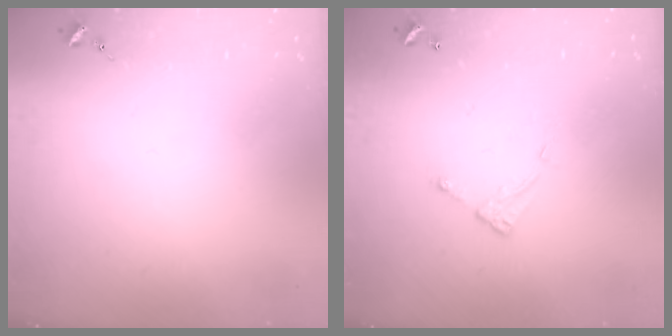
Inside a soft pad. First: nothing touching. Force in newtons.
{"total": 5.0, "press": 5.0, "slide": 0.2}